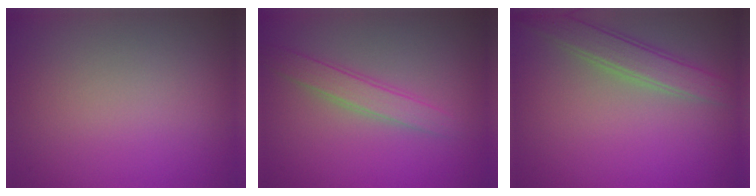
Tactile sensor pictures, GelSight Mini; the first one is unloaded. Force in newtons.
{"total": 2.3, "press": 2.3, "slide": 0.1}
{"total": 3.2, "press": 3.2, "slide": 0.1}